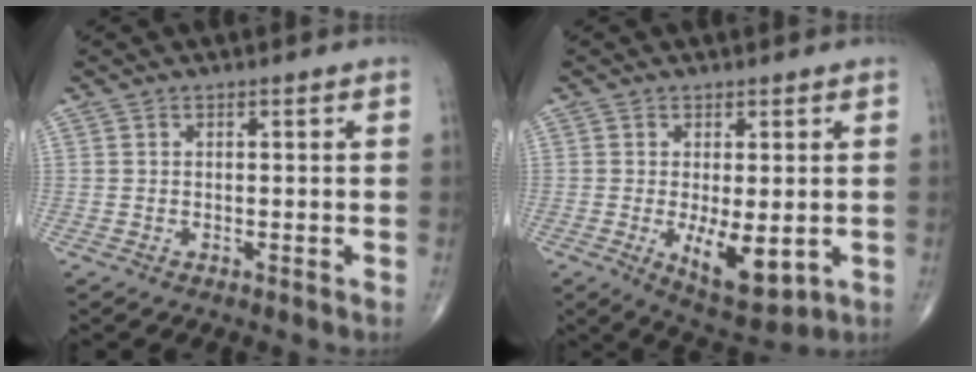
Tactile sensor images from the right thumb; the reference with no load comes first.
{"total": 8.8, "force": [-1.6, 3.7, 7.9], "torque": [-0.110, -0.023, -0.013]}